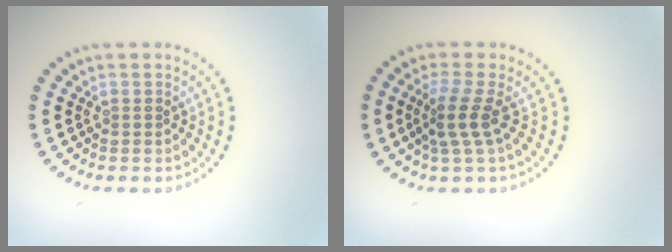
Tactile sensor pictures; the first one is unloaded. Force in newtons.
{"total": 2.6, "press": 1.8, "slide": 1.9}